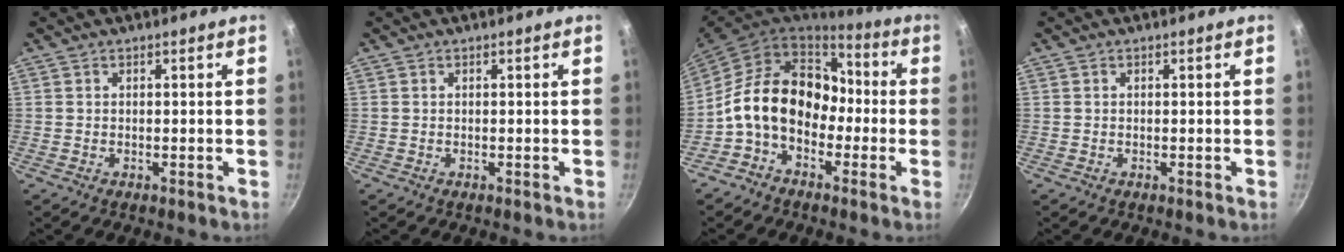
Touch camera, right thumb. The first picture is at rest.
{"total": 0.0}
{"total": 15.8, "force": [-2.3, 11.8, 10.2], "torque": [-0.145, 0.053, -0.057]}
{"total": 0.0}